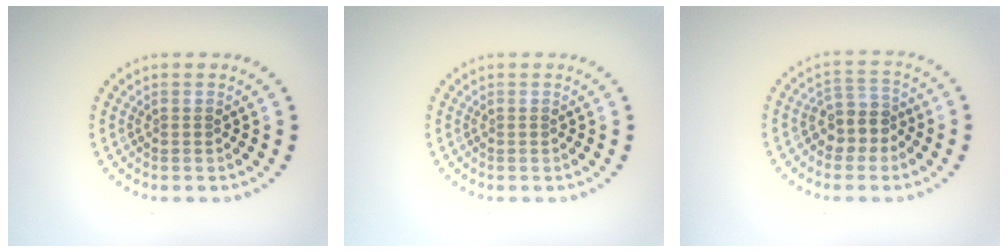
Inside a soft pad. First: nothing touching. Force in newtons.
{"total": 0.0}
{"total": 2.8, "press": 2.5, "slide": 1.3}